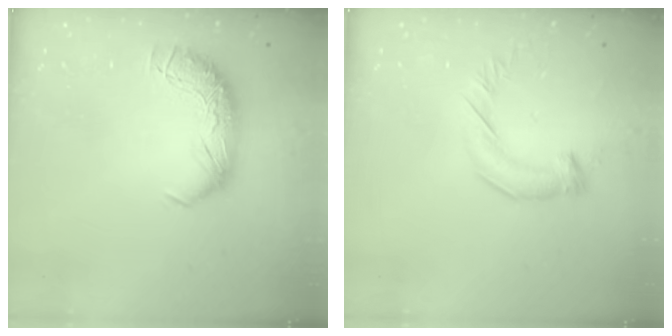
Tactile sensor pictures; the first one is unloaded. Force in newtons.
{"total": 2.9, "press": 2.9, "slide": 0.5}